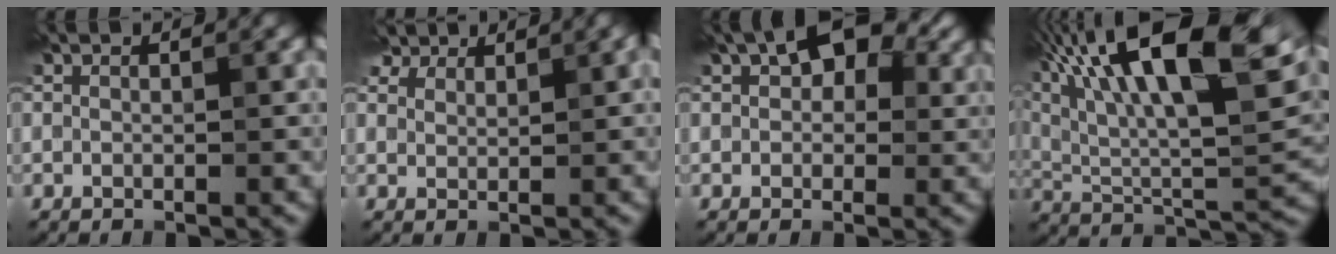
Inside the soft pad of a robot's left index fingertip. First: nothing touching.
{"total": 4.8, "force": [3.9, 2.0, 1.8], "torque": [-0.043, 0.008, 0.067]}
{"total": 7.9, "force": [2.8, 4.9, 5.5], "torque": [-0.064, 0.018, 0.024]}
{"total": 17.8, "force": [8.9, 5.9, 14.3], "torque": [-0.259, 0.028, 0.151]}